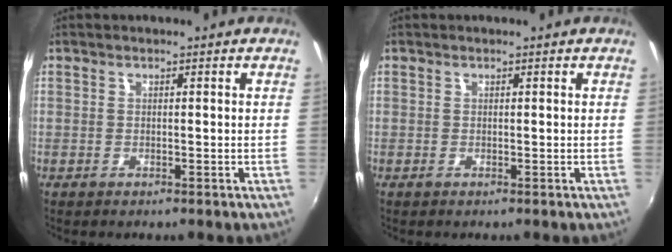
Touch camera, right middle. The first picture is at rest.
{"total": 0.0}